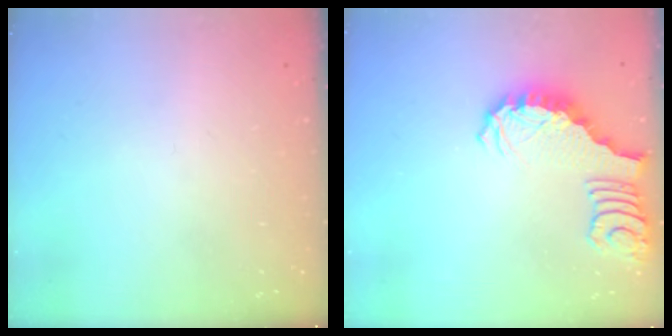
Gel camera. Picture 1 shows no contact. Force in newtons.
{"total": 3.0, "press": 2.9, "slide": 0.5}